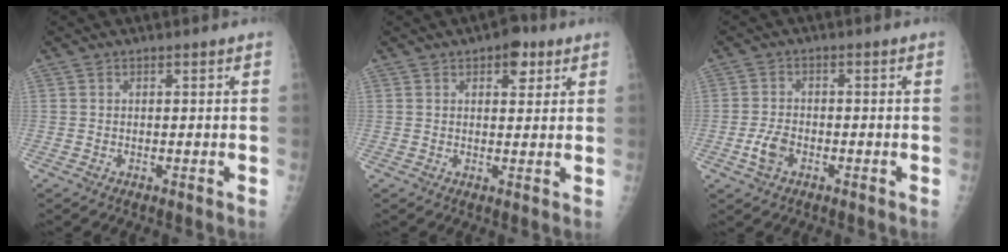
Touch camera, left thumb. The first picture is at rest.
{"total": 4.8, "force": [2.5, 2.7, 3.1], "torque": [-0.016, -0.006, 0.028]}
{"total": 4.2, "force": [-1.8, 2.6, 2.8], "torque": [-0.056, 0.010, -0.034]}